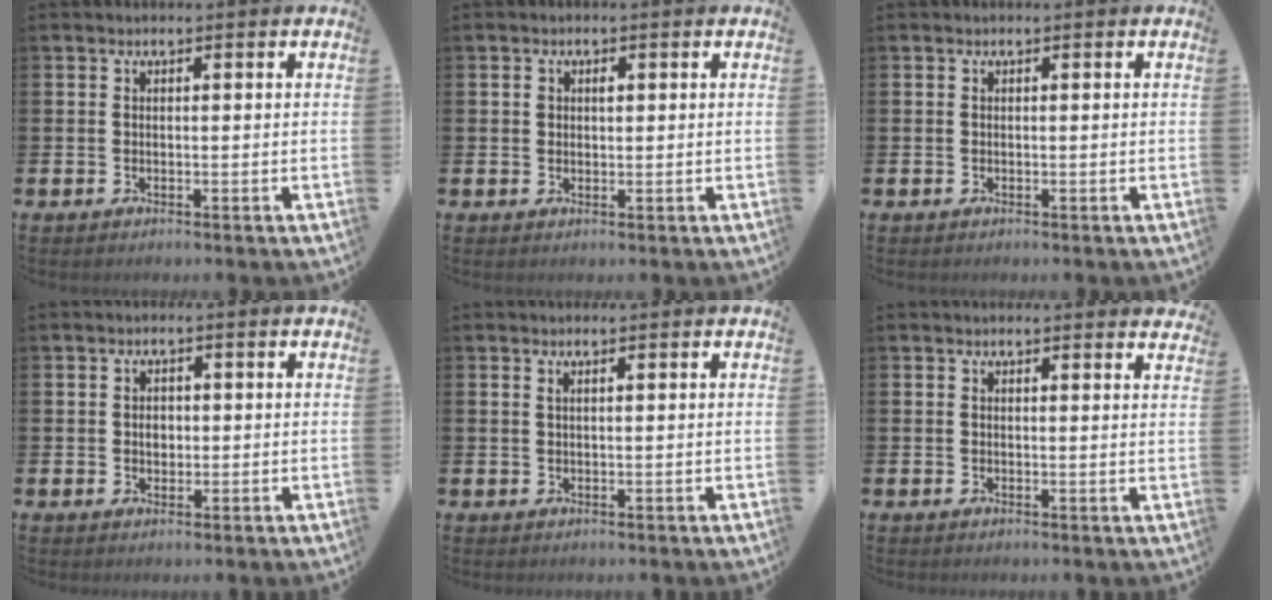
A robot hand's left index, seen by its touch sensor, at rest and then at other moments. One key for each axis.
{"total": 1.1, "fx": 0.5, "fy": 0.8, "fz": 0.5, "tx": 0.006, "ty": -0.001, "tz": 0.004}
{"total": 0.0}
{"total": 1.8, "fx": 0.1, "fy": 1.4, "fz": 1.1, "tx": -0.005, "ty": 0.002, "tz": -0.003}
{"total": 0.7, "fx": 0.6, "fy": 0.0, "fz": 0.4, "tx": -0.007, "ty": 0.000, "tz": 0.010}
{"total": 1.3, "fx": 1.3, "fy": 0.0, "fz": 0.0, "tx": 0.010, "ty": -0.008, "tz": 0.022}